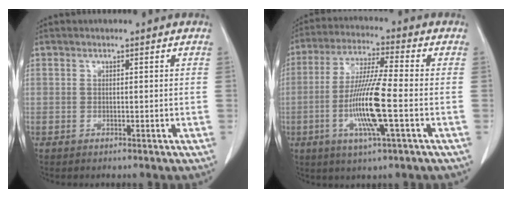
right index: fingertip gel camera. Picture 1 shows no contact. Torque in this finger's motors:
{"motor_torque": [1.73, -0.40, 0.56, 0.21]}